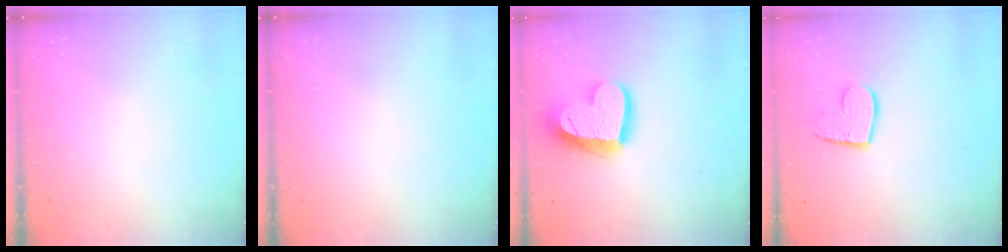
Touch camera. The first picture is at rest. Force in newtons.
{"total": 0.0}
{"total": 18.3, "press": 18.2, "slide": 1.6}
{"total": 10.9, "press": 10.9, "slide": 0.9}